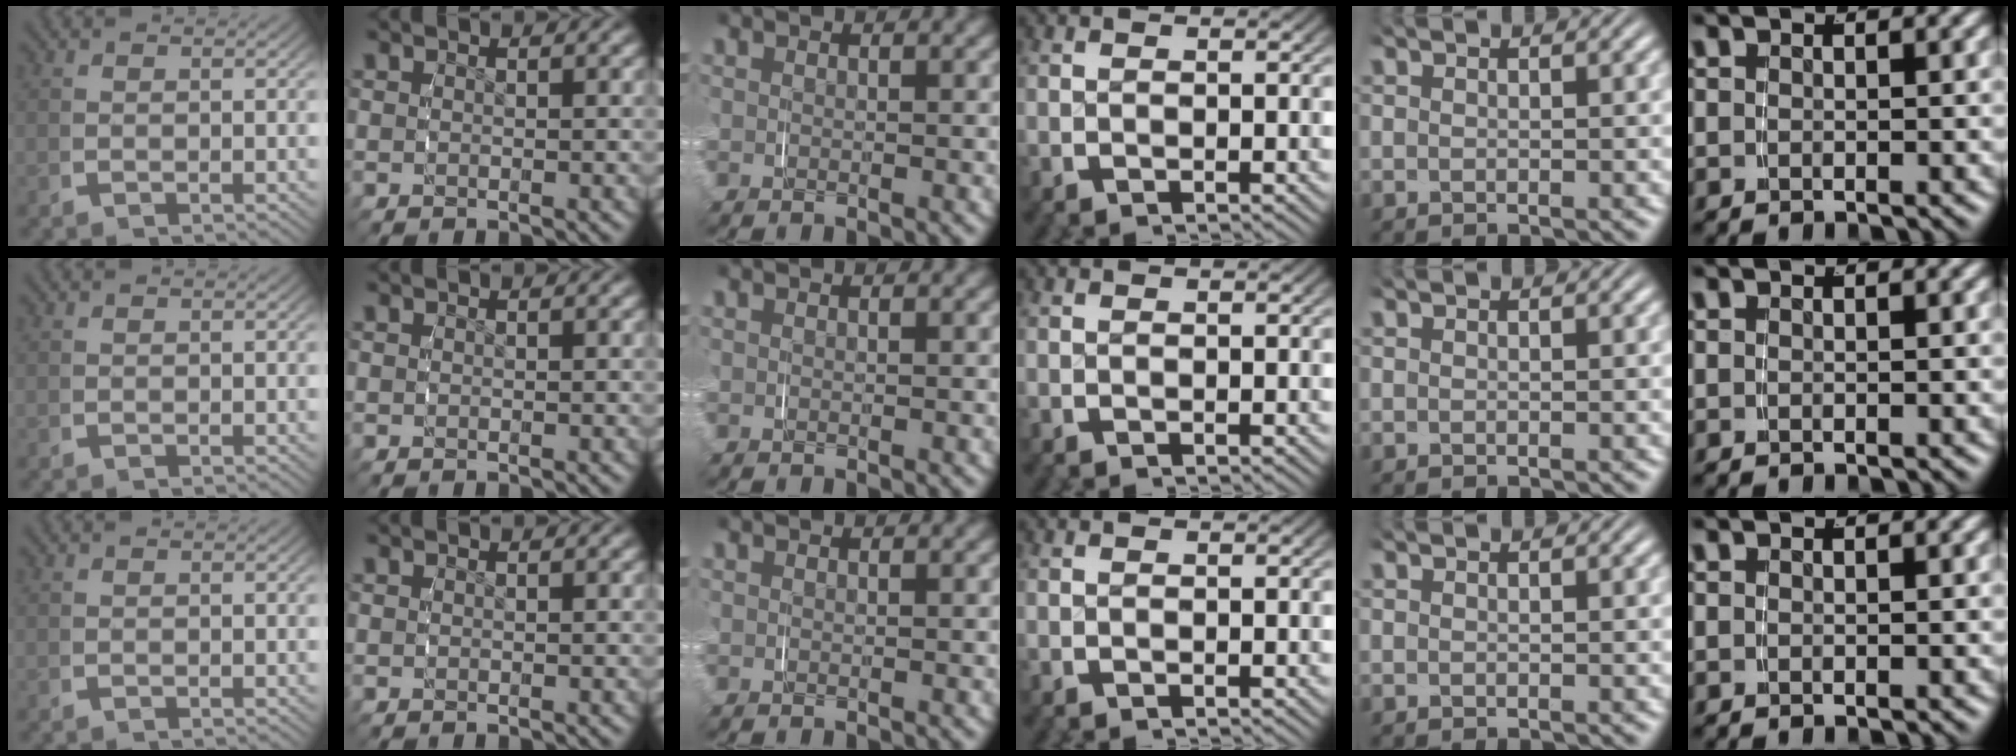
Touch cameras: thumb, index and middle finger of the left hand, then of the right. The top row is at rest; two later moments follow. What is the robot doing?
{"motion": "grasp_and_lifting", "object": "jewelry box"}